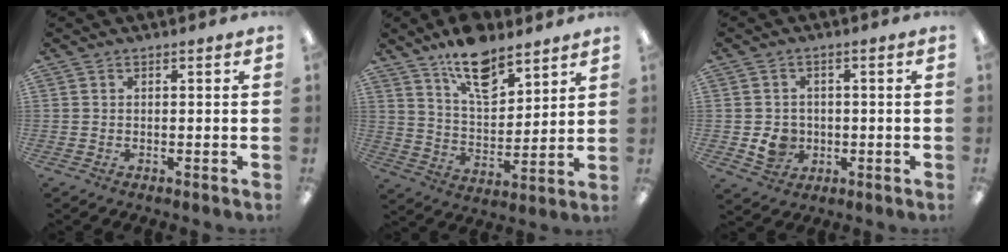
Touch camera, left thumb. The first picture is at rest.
{"total": 13.8, "force": [10.3, 6.1, 6.9], "torque": [-0.109, -0.059, 0.183]}
{"total": 5.5, "force": [-1.0, 4.9, 2.1], "torque": [-0.030, 0.006, -0.015]}